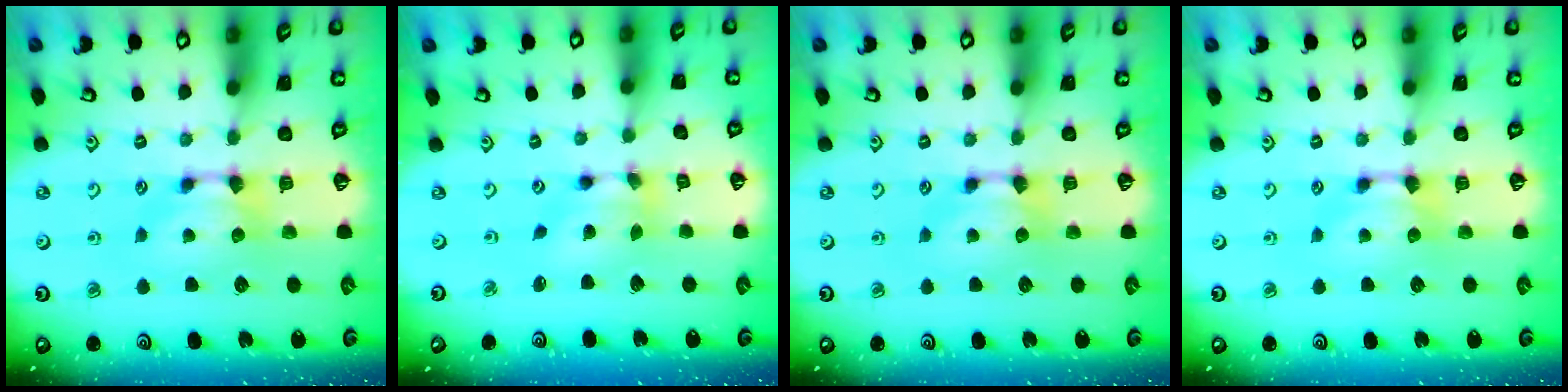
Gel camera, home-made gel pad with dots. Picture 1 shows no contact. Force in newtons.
{"total": 4.9, "press": 4.4, "slide": 2.0}
{"total": 0.0}
{"total": 0.0}